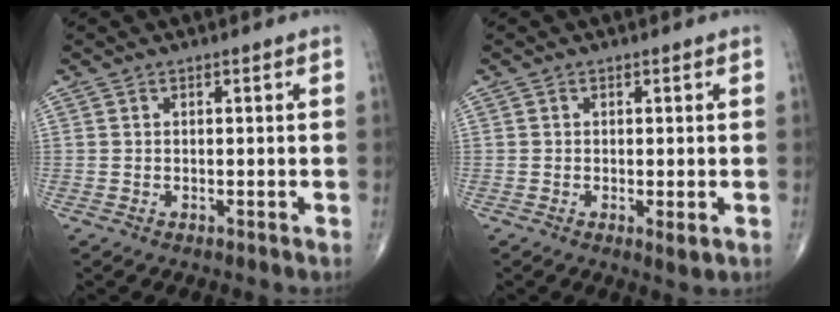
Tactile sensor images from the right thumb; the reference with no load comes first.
{"total": 2.0, "force": [-0.5, 0.5, 1.9], "torque": [-0.036, -0.009, -0.007]}